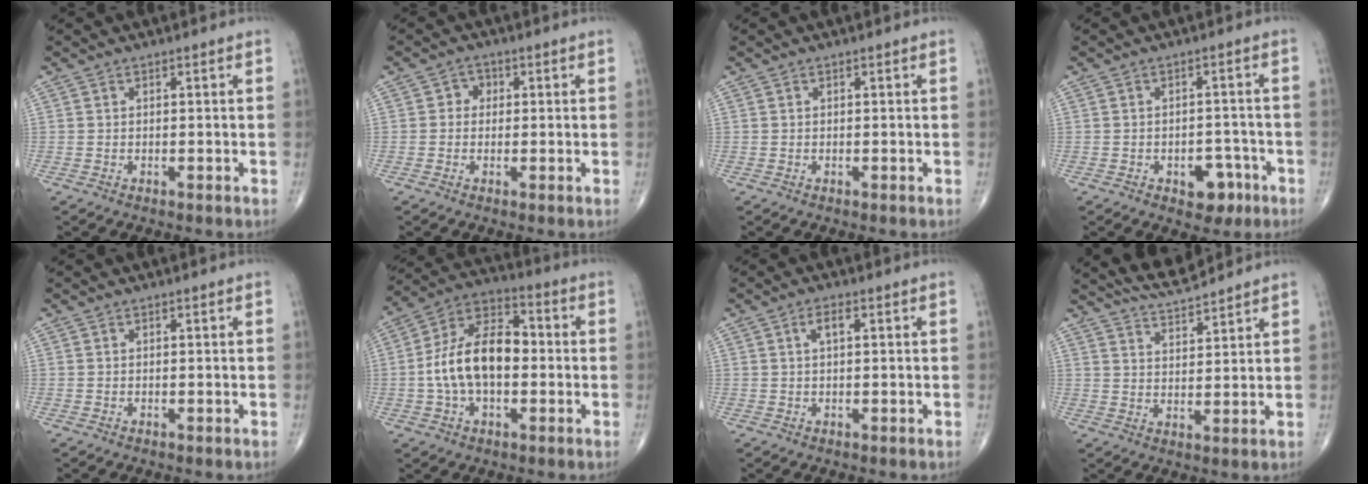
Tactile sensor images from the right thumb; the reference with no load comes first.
{"total": 2.4, "force": [0.2, 2.2, 1.0], "torque": [0.004, 0.007, -0.005]}
{"total": 0.0}
{"total": 5.5, "force": [-2.7, 3.6, 3.3], "torque": [-0.015, 0.022, -0.029]}
{"total": 0.0}
{"total": 15.3, "force": [-0.9, 8.9, 12.5], "torque": [-0.216, 0.039, -0.025]}
{"total": 2.3, "force": [0.7, 0.9, 2.0], "torque": [-0.037, 0.007, 0.012]}
{"total": 6.7, "force": [6.5, 0.5, 1.7], "torque": [-0.028, -0.033, 0.120]}